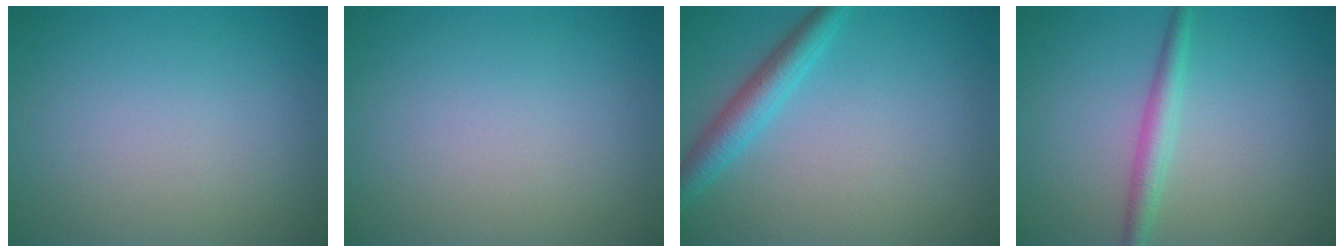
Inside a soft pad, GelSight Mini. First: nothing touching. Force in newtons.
{"total": 0.0}
{"total": 3.2, "press": 3.2, "slide": 0.1}
{"total": 2.2, "press": 2.2, "slide": 0.1}